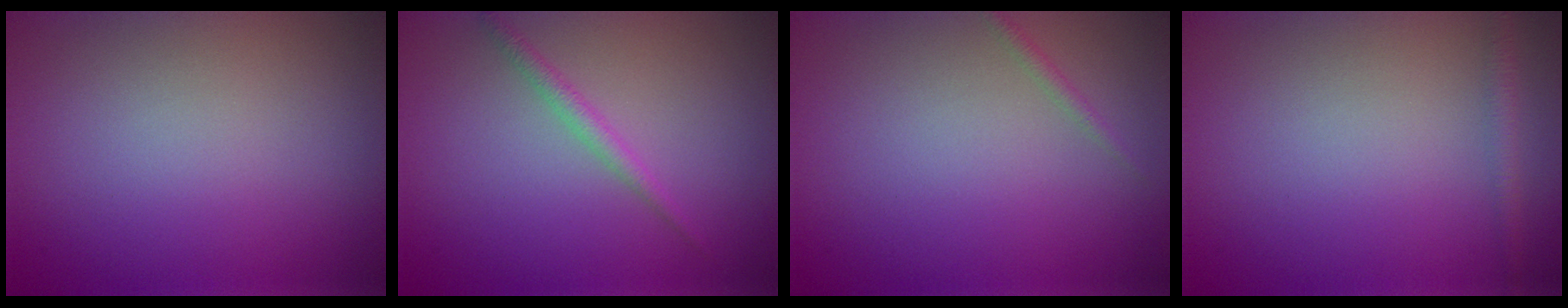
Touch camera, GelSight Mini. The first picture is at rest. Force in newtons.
{"total": 1.3, "press": 1.3, "slide": 0.0}
{"total": 0.7, "press": 0.7, "slide": 0.0}
{"total": 1.3, "press": 1.3, "slide": 0.1}